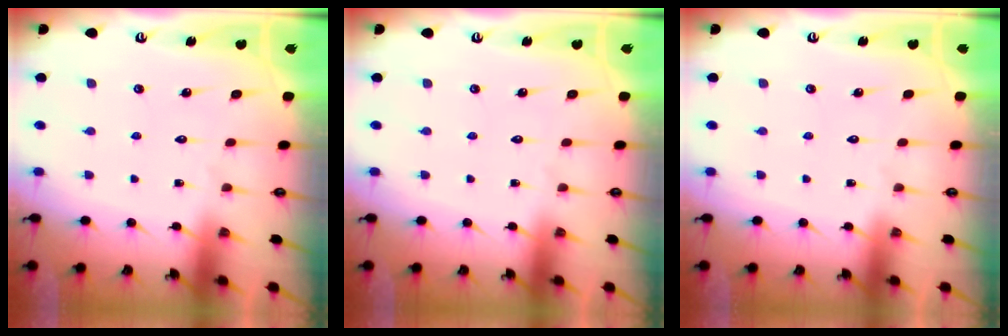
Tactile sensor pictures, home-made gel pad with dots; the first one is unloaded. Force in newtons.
{"total": 0.0}
{"total": 0.0}